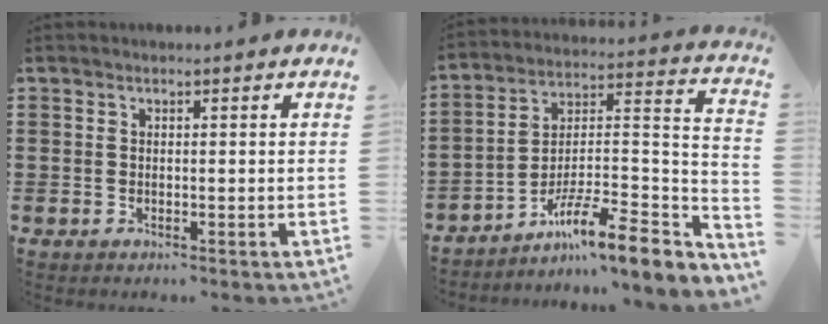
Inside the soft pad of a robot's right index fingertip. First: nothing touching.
{"total": 10.5, "force": [-7.3, 2.2, 7.2], "torque": [-0.114, 0.003, -0.139]}